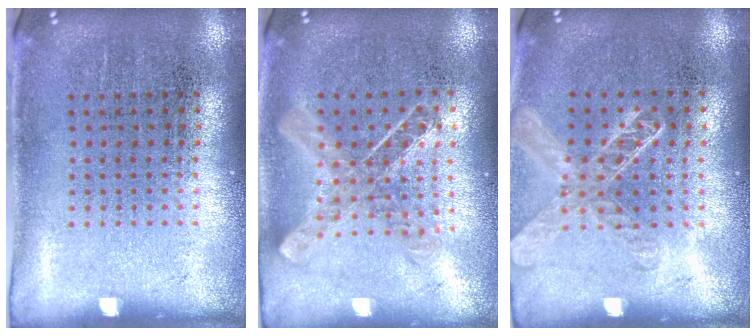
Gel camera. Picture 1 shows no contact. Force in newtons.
{"total": 1.0, "press": 1.0, "slide": 0.1}
{"total": 1.4, "press": 1.3, "slide": 0.5}